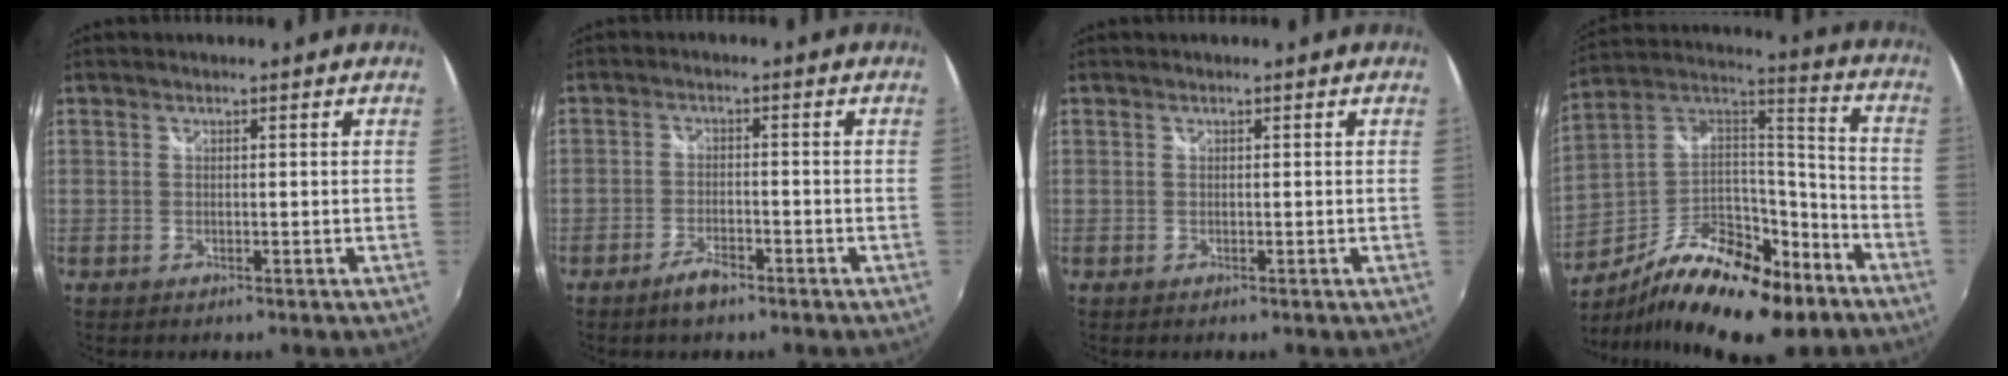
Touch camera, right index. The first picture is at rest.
{"total": 3.7, "force": [-2.9, 1.0, 2.2], "torque": [-0.055, -0.002, -0.053]}
{"total": 0.0}
{"total": 25.6, "force": [-15.8, 11.1, 16.8], "torque": [-0.306, -0.002, -0.251]}